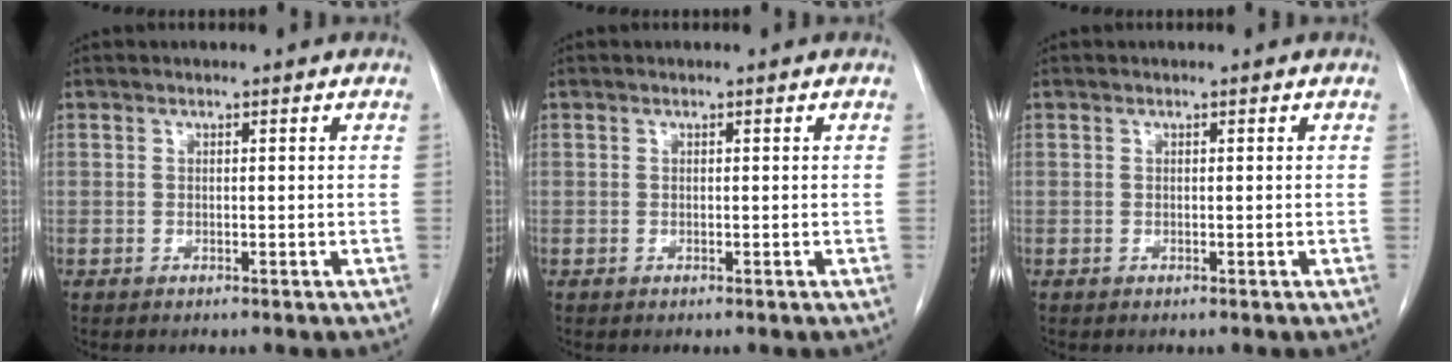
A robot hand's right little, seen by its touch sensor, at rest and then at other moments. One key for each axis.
{"total": 0.0}
{"total": 0.0}